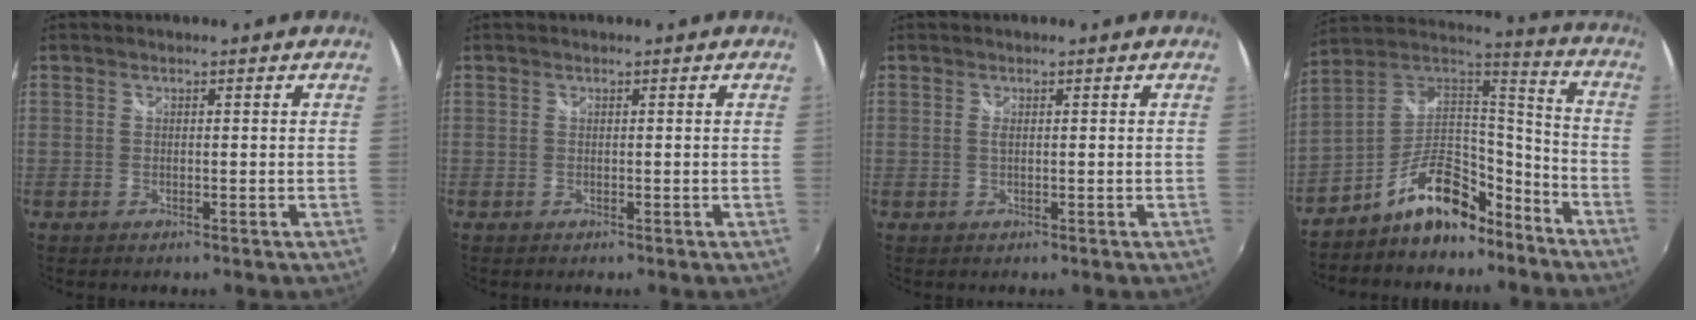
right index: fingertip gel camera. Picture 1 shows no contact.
{"total": 0.0}
{"total": 0.7, "force": [0.1, 0.1, 0.7], "torque": [-0.014, 0.001, 0.001]}
{"total": 15.3, "force": [-9.9, 7.8, 8.7], "torque": [-0.166, 0.044, -0.154]}